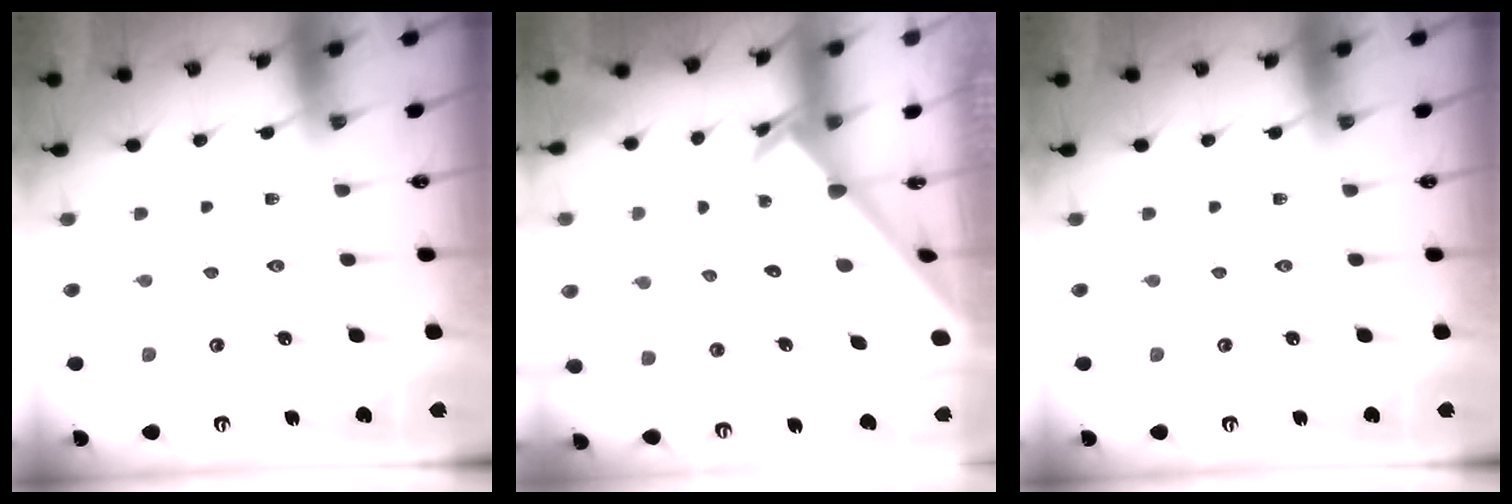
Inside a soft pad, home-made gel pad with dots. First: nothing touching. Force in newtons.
{"total": 2.5, "press": 2.5, "slide": 0.2}
{"total": 0.0}